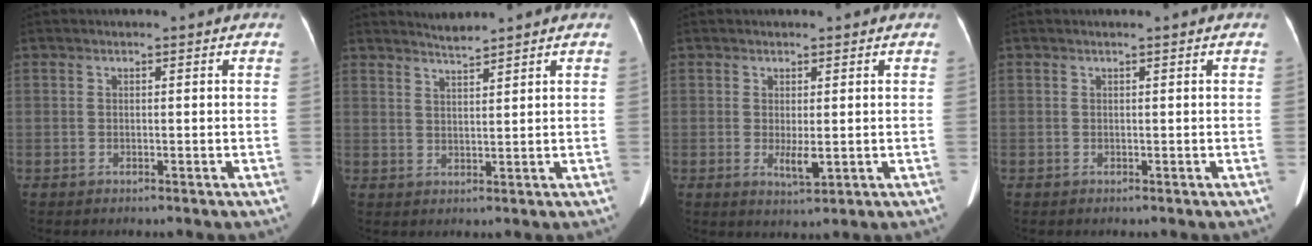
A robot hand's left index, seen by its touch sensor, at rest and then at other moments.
{"total": 2.6, "force": [2.6, -0.4, 0.3], "torque": [-0.010, 0.000, 0.051]}
{"total": 2.8, "force": [0.2, 0.7, 2.7], "torque": [-0.048, -0.007, 0.009]}
{"total": 0.0}